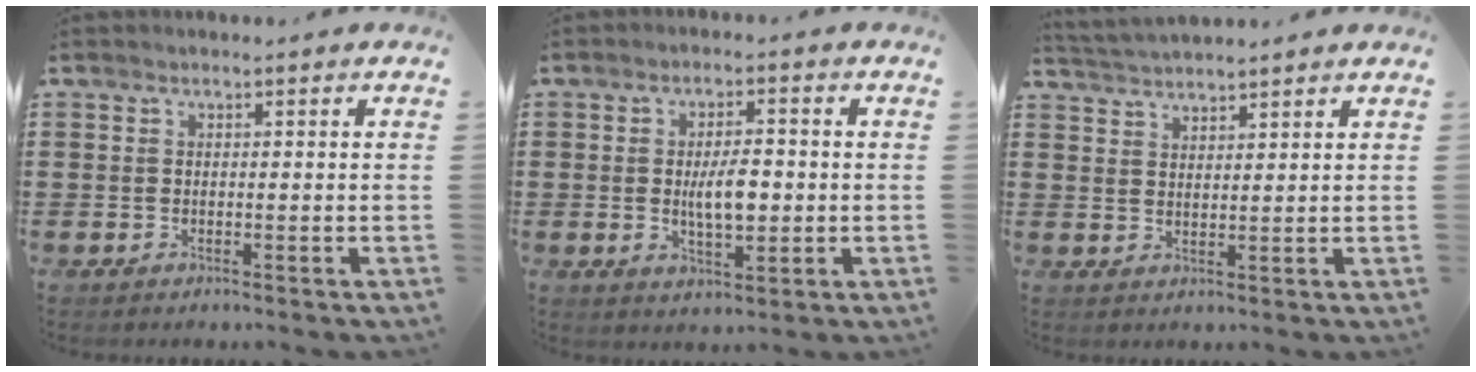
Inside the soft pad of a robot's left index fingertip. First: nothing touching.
{"total": 5.9, "force": [-0.1, 2.4, 5.4], "torque": [-0.092, -0.003, -0.009]}
{"total": 2.6, "force": [2.6, -0.1, 0.0], "torque": [-0.009, -0.006, 0.049]}